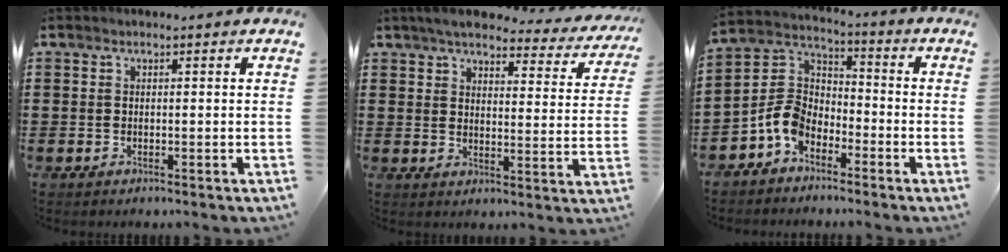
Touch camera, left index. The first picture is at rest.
{"total": 4.9, "force": [4.3, 0.8, 2.2], "torque": [-0.064, -0.023, 0.071]}
{"total": 7.2, "force": [-4.5, 4.6, 3.3], "torque": [-0.106, 0.002, -0.098]}